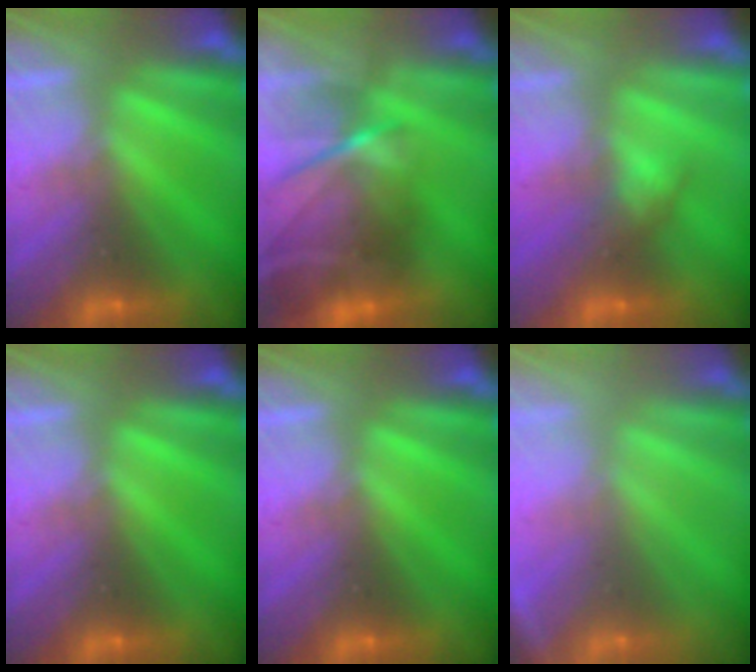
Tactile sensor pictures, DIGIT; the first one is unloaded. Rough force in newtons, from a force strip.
{"total": 7.4}
{"total": 2.9}
{"total": 0.0}
{"total": 0.0}
{"total": 2.5}